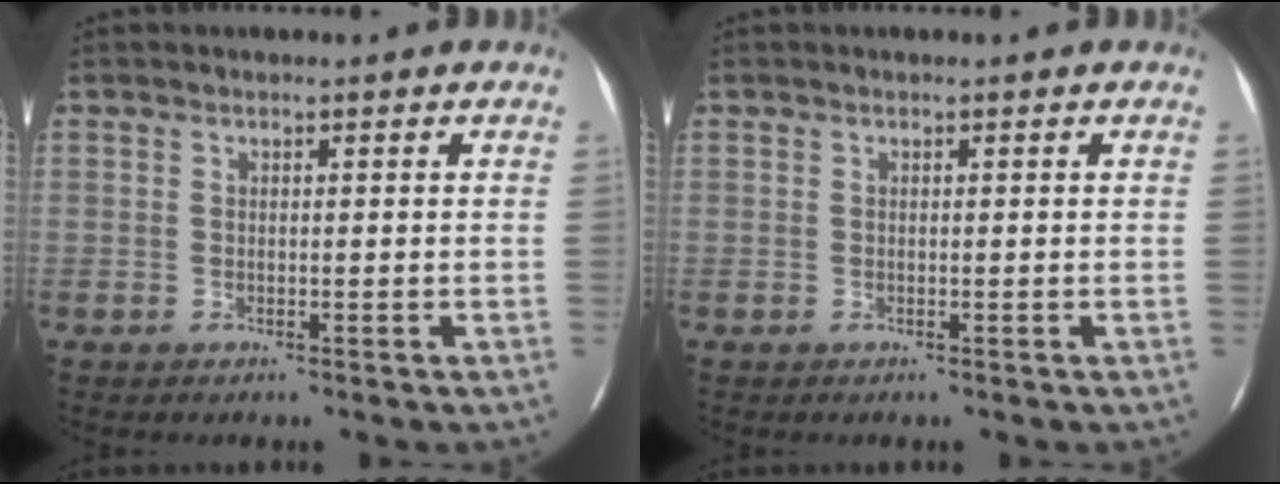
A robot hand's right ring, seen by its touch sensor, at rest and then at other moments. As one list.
[{"total": 0.0}]